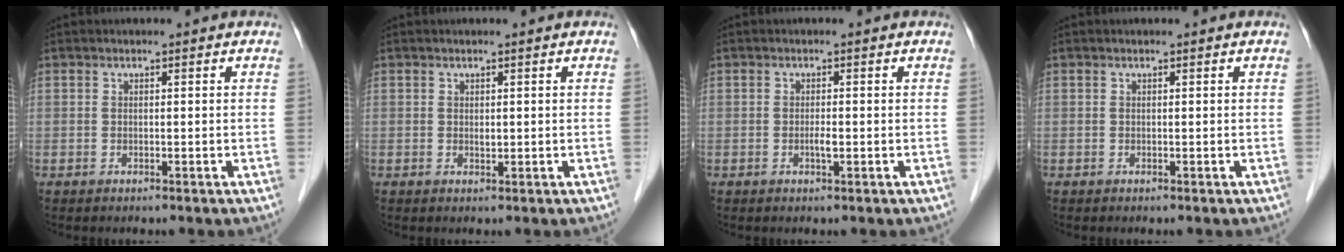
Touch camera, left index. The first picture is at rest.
{"total": 0.6, "force": [-0.2, 0.3, 0.5], "torque": [-0.008, -0.007, -0.002]}
{"total": 1.3, "force": [-0.8, 0.1, 1.0], "torque": [-0.022, -0.007, -0.012]}
{"total": 0.0}